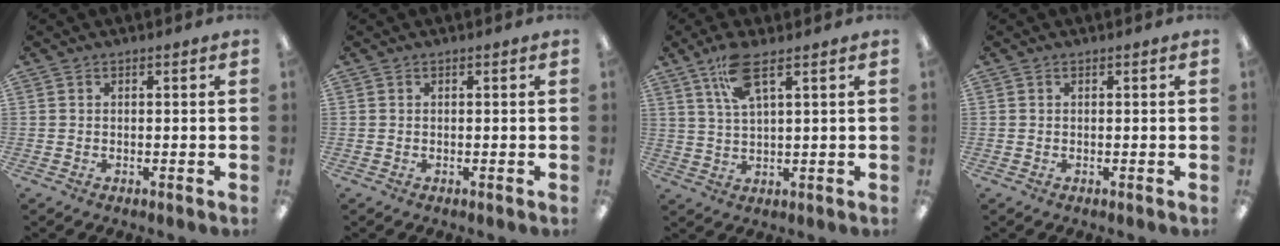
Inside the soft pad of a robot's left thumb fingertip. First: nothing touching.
{"total": 0.0}
{"total": 8.6, "force": [5.1, 2.5, 6.5], "torque": [-0.132, 0.003, 0.089]}
{"total": 0.0}